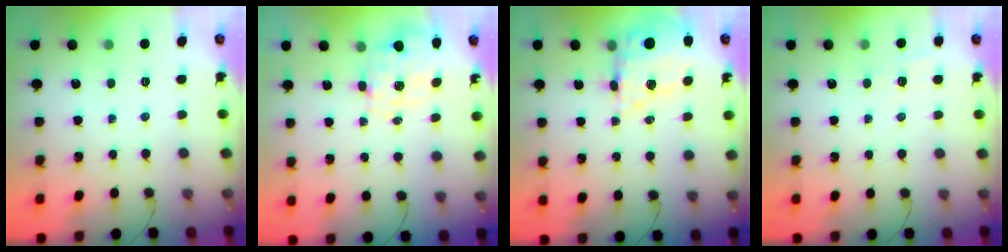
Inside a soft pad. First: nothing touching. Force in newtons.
{"total": 2.1, "press": 1.8, "slide": 1.0}
{"total": 10.7, "press": 10.2, "slide": 3.4}
{"total": 6.1, "press": 5.9, "slide": 1.4}